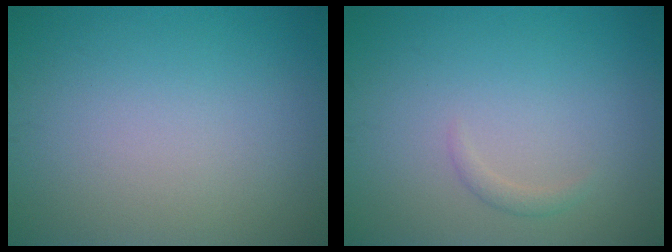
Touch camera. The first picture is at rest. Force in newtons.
{"total": 0.8, "press": 0.8, "slide": 0.1}